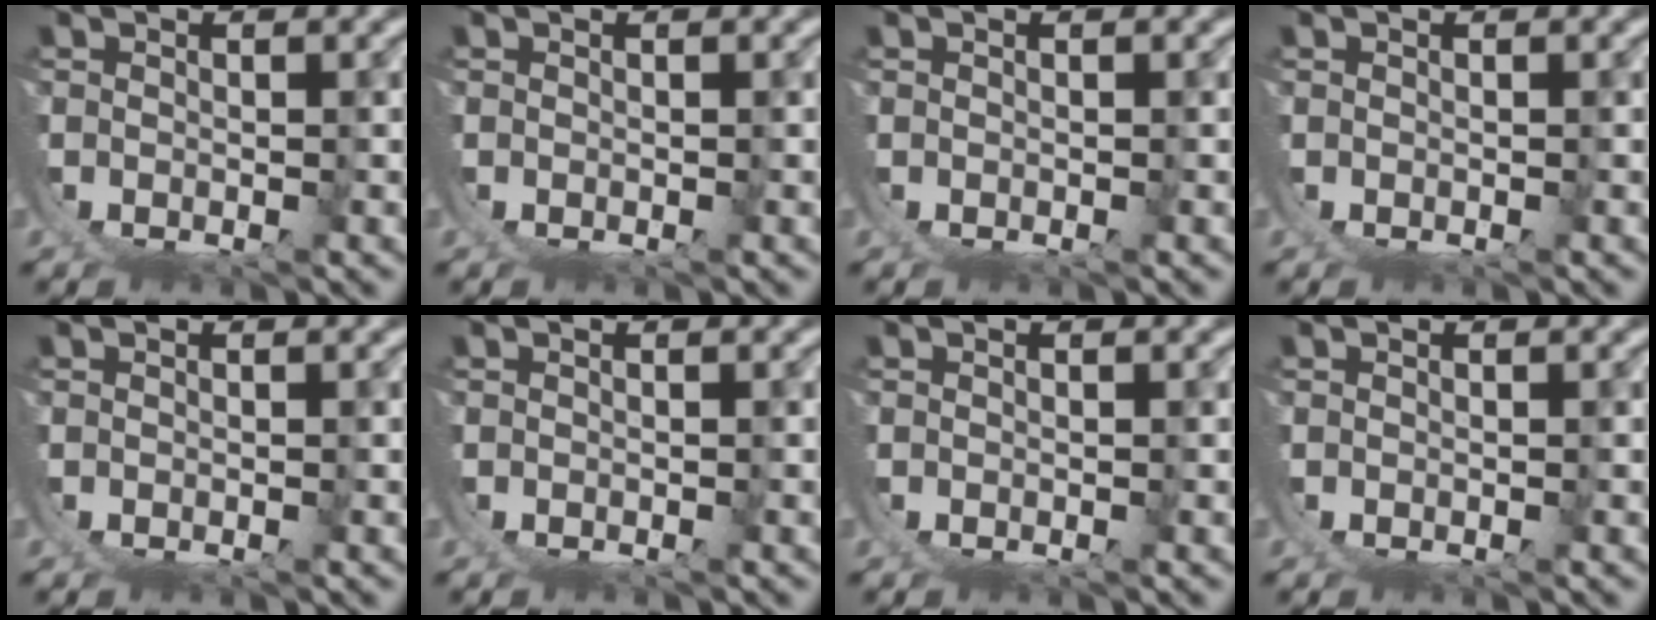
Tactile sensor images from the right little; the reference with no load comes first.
{"total": 0.0}
{"total": 0.0}
{"total": 0.0}
{"total": 0.0}
{"total": 0.6, "force": [0.0, -0.6, -0.2], "torque": [0.008, 0.003, 0.000]}
{"total": 0.0}
{"total": 0.0}